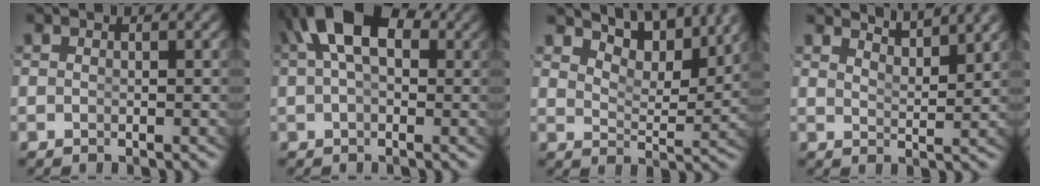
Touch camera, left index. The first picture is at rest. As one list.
[{"total": 7.4, "force": [2.7, 3.9, 5.7], "torque": [-0.093, 0.013, 0.035]}, {"total": 7.2, "force": [6.1, 1.5, 3.6], "torque": [-0.052, 0.005, 0.098]}, {"total": 3.4, "force": [3.2, -0.4, 1.2], "torque": [-0.019, -0.012, 0.063]}]